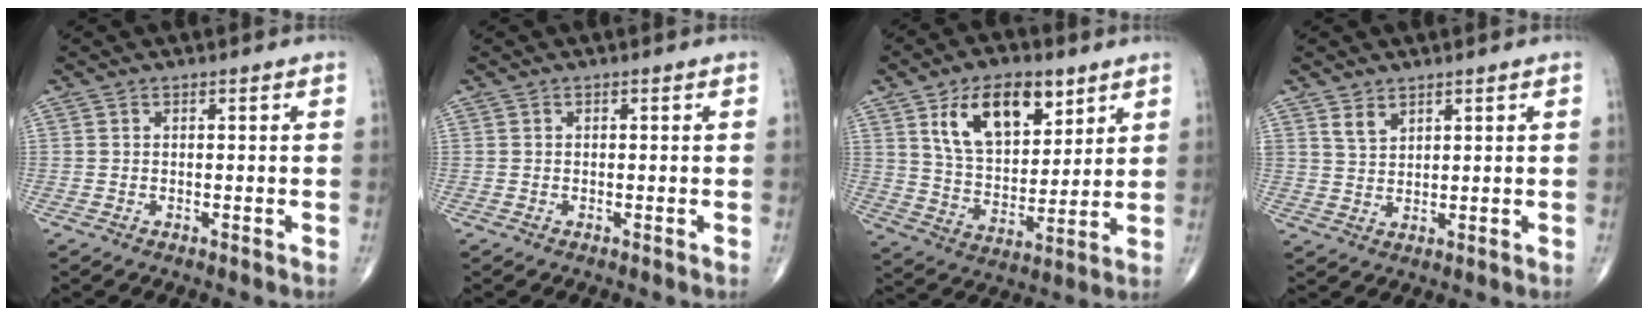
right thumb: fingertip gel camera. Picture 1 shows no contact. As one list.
[{"total": 0.0}, {"total": 16.0, "force": [7.9, 8.8, 10.8], "torque": [-0.143, -0.037, 0.146]}, {"total": 3.0, "force": [2.2, 1.7, 1.3], "torque": [-0.015, -0.017, 0.048]}]